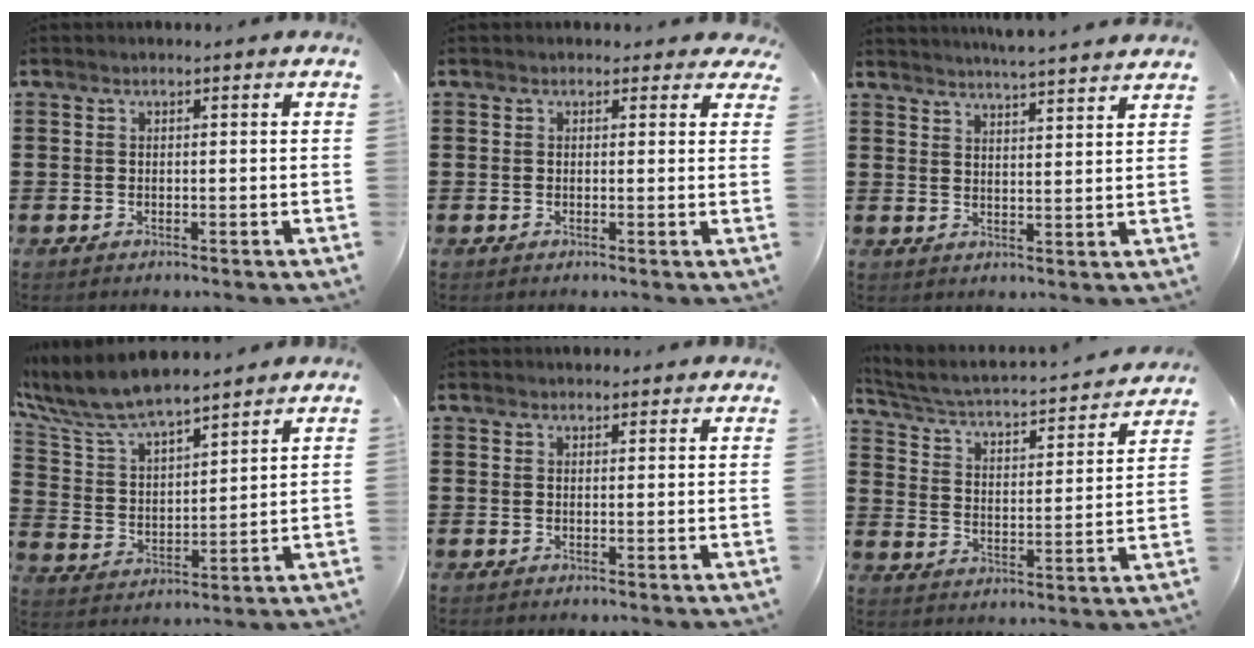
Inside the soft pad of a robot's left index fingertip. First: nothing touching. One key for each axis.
{"total": 1.3, "fx": 0.8, "fy": 0.9, "fz": 0.4, "tx": -0.004, "ty": 0.005, "tz": 0.012}
{"total": 4.2, "fx": 4.1, "fy": -0.8, "fz": 0.5, "tx": -0.024, "ty": -0.022, "tz": 0.074}
{"total": 8.0, "fx": 7.3, "fy": 1.6, "fz": 2.9, "tx": -0.091, "ty": -0.038, "tz": 0.129}
{"total": 1.5, "fx": 1.5, "fy": 0.4, "fz": 0.1, "tx": -0.005, "ty": 0.003, "tz": 0.029}
{"total": 2.6, "fx": 2.2, "fy": 0.7, "fz": 1.2, "tx": -0.042, "ty": -0.028, "tz": 0.024}